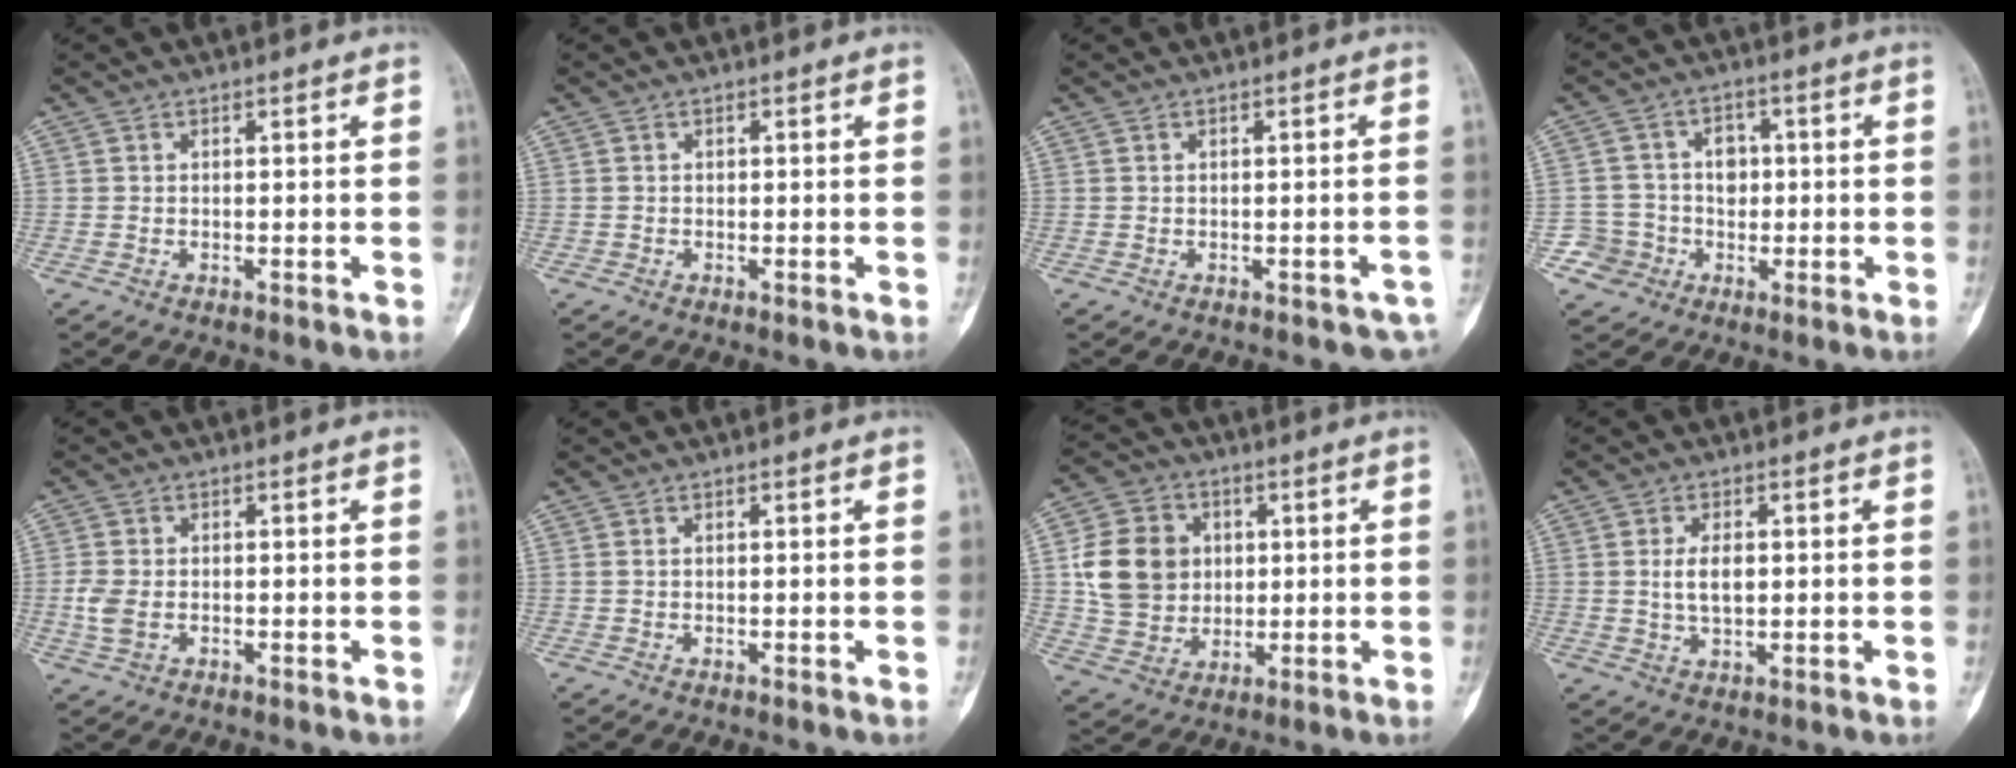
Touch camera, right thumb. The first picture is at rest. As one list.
[{"total": 0.0}, {"total": 2.6, "force": [-1.4, 1.5, 1.5], "torque": [-0.005, 0.011, -0.015]}, {"total": 7.6, "force": [-2.0, 7.3, 0.5], "torque": [0.039, 0.024, -0.034]}, {"total": 3.7, "force": [-0.9, 2.3, 2.7], "torque": [-0.069, 0.003, -0.017]}, {"total": 0.0}, {"total": 13.6, "force": [1.8, 11.7, 6.7], "torque": [-0.096, 0.005, 0.038]}, {"total": 4.6, "force": [0.4, 2.4, 3.9], "torque": [-0.065, -0.004, 0.010]}]